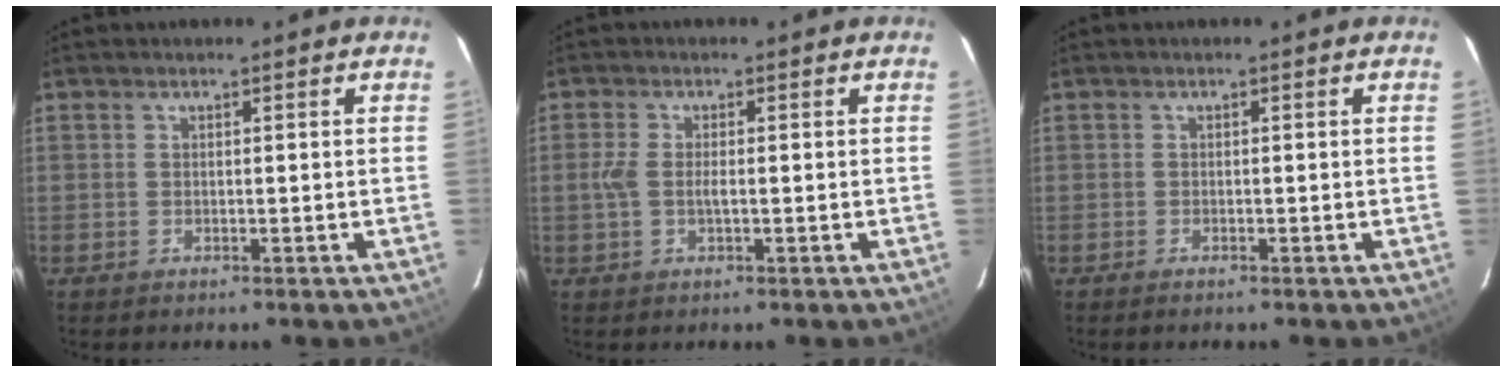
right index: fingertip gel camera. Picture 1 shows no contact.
{"total": 3.4, "force": [-0.4, 1.3, 3.1], "torque": [-0.066, 0.000, -0.007]}
{"total": 0.6, "force": [-0.5, 0.1, 0.2], "torque": [-0.004, -0.002, -0.011]}